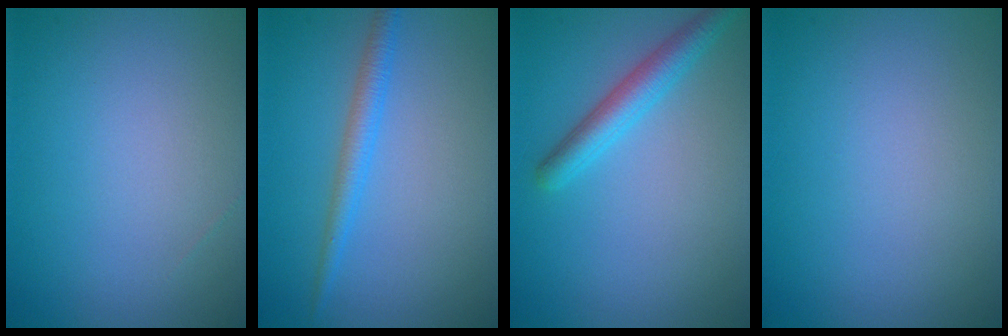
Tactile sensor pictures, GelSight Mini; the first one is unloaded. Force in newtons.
{"total": 2.1, "press": 2.1, "slide": 0.1}
{"total": 2.9, "press": 2.9, "slide": 0.1}
{"total": 0.0}